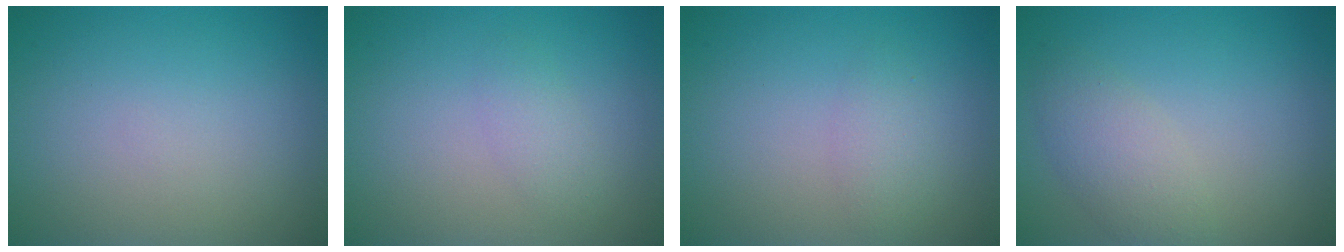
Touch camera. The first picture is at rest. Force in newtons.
{"total": 1.4, "press": 1.4, "slide": 0.0}
{"total": 1.6, "press": 1.6, "slide": 0.0}
{"total": 2.9, "press": 2.9, "slide": 0.2}